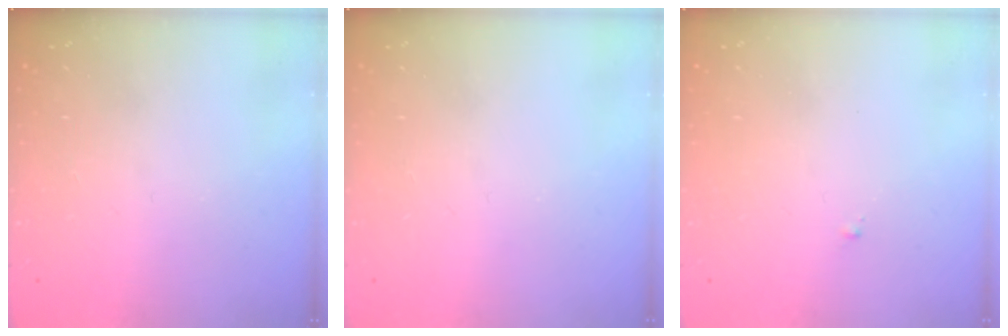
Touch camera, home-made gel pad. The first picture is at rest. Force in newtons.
{"total": 0.0}
{"total": 0.6, "press": 0.6, "slide": 0.2}